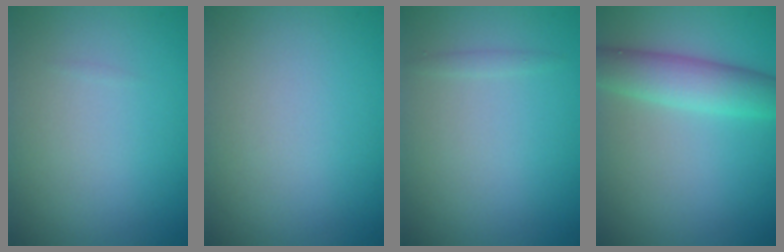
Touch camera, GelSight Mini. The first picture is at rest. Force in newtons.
{"total": 0.0}
{"total": 0.5, "press": 0.5, "slide": 0.0}
{"total": 4.8, "press": 4.8, "slide": 0.1}